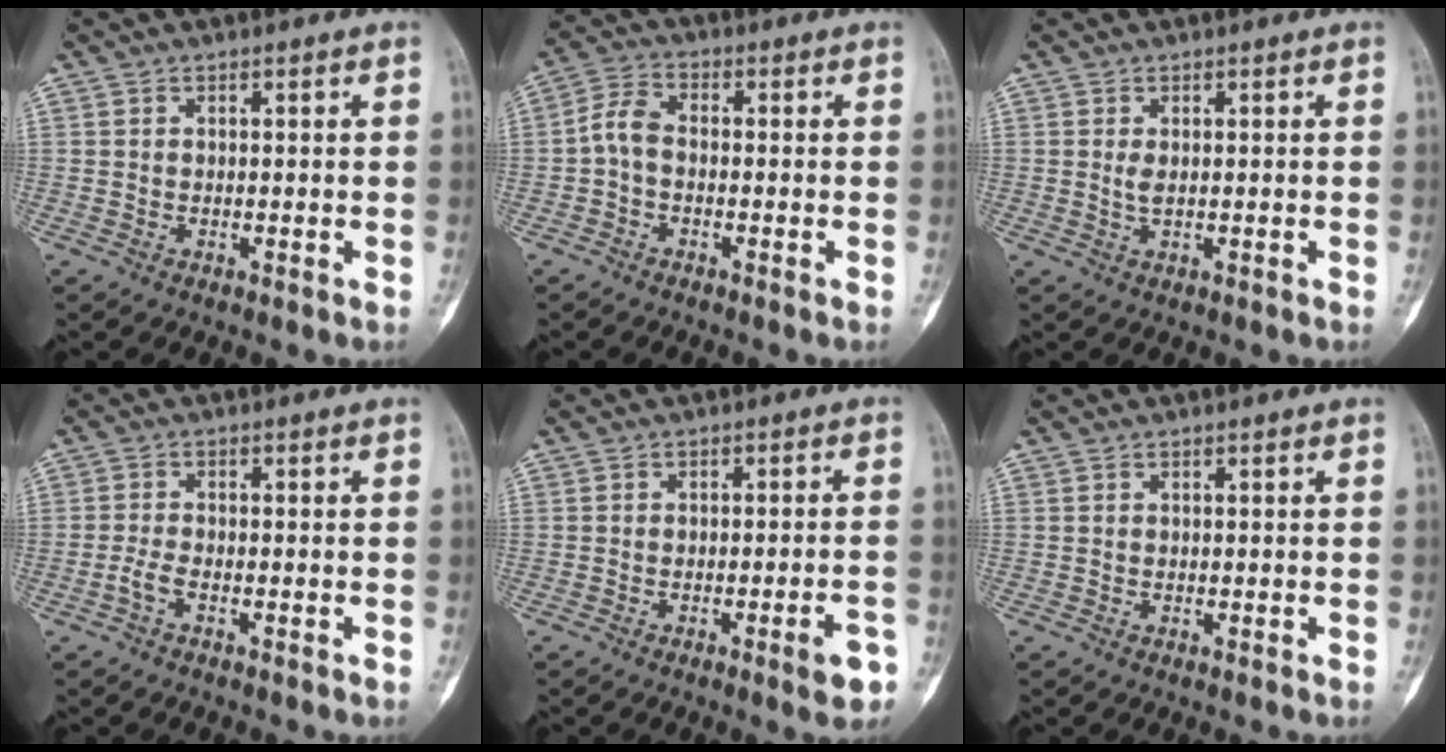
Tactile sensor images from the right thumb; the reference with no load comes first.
{"total": 4.8, "force": [-1.0, 2.8, 3.7], "torque": [-0.076, 0.019, -0.031]}
{"total": 1.1, "force": [0.2, 0.4, 1.0], "torque": [-0.024, -0.003, 0.007]}
{"total": 2.0, "force": [-1.2, 0.6, 1.6], "torque": [-0.038, 0.005, -0.027]}
{"total": 5.2, "force": [-2.6, 1.0, 4.4], "torque": [-0.054, 0.014, -0.033]}
{"total": 0.0}